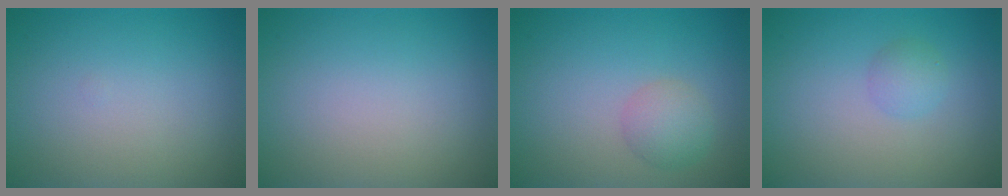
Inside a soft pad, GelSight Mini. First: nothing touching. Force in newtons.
{"total": 0.0}
{"total": 2.3, "press": 2.3, "slide": 0.1}
{"total": 1.4, "press": 1.4, "slide": 0.1}